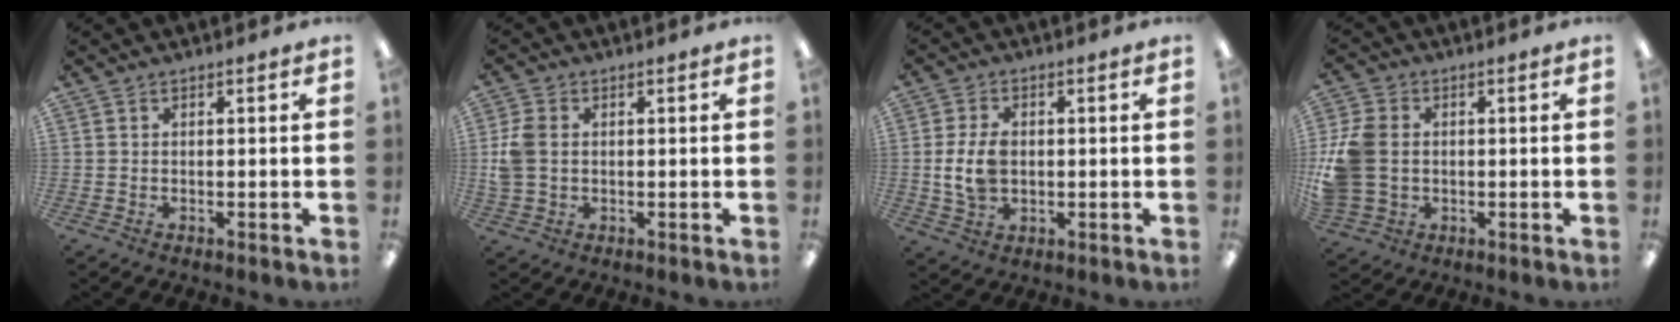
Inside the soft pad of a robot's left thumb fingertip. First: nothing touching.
{"total": 5.4, "force": [0.4, 4.0, 3.6], "torque": [-0.082, 0.006, 0.006]}
{"total": 8.2, "force": [0.0, 5.5, 6.1], "torque": [-0.137, 0.005, 0.002]}
{"total": 12.0, "force": [0.3, 9.6, 7.2], "torque": [-0.161, 0.018, 0.012]}